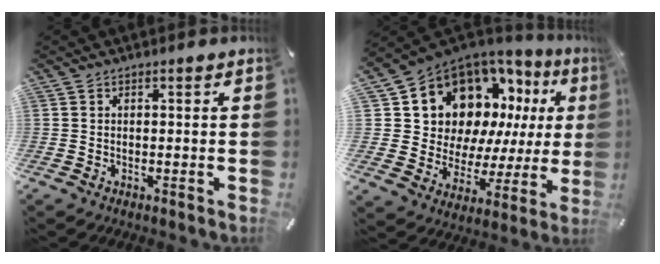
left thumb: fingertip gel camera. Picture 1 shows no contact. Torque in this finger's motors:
{"motor_torque": [1.21, 1.25, 1.41, 0.30, 0.15]}